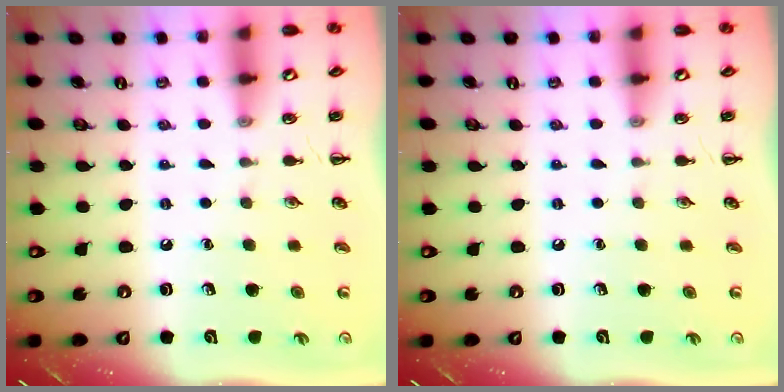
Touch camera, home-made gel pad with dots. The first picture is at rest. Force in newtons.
{"total": 0.0}